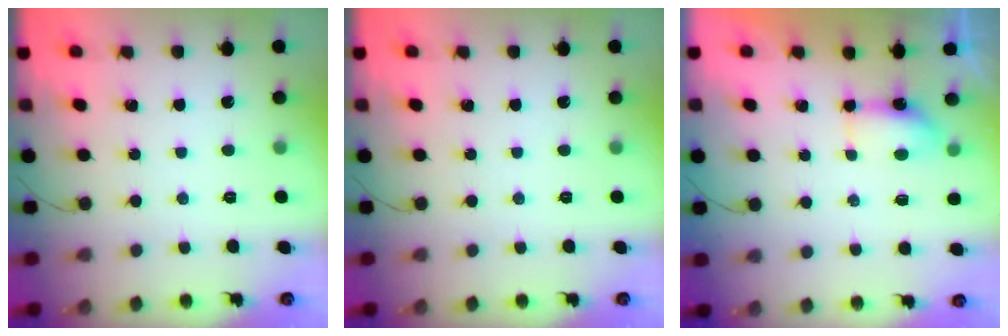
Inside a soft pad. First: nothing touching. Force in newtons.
{"total": 0.0}
{"total": 4.9, "press": 4.8, "slide": 0.7}